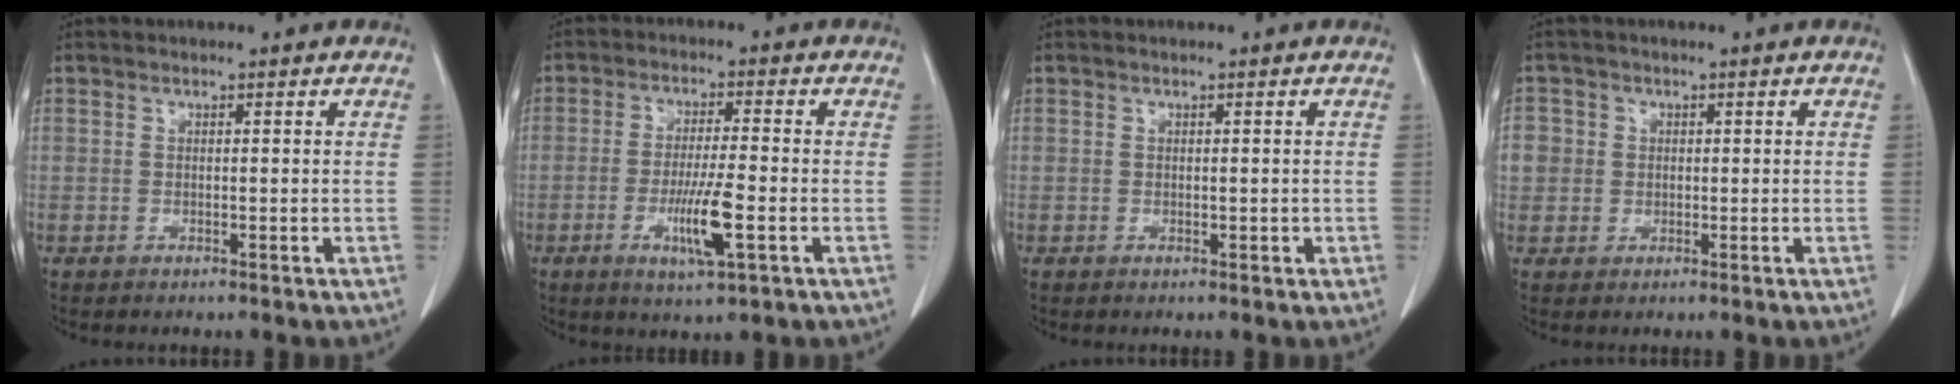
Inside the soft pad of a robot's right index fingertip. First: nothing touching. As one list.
[{"total": 7.6, "force": [-2.5, 0.4, 7.2], "torque": [-0.132, -0.014, -0.043]}, {"total": 0.8, "force": [-0.1, 0.5, 0.6], "torque": [-0.006, 0.002, 0.001]}, {"total": 3.4, "force": [0.2, 3.3, 0.4], "torque": [0.006, 0.010, 0.005]}]